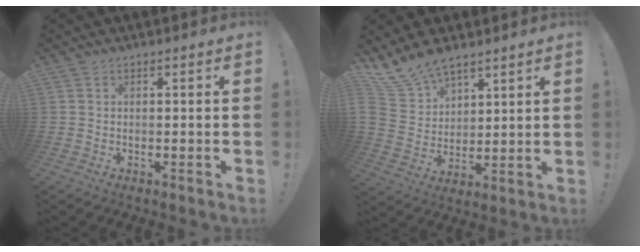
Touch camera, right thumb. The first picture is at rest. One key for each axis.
{"total": 12.1, "fx": 9.9, "fy": 5.8, "fz": 3.7, "tx": -0.095, "ty": -0.064, "tz": 0.196}